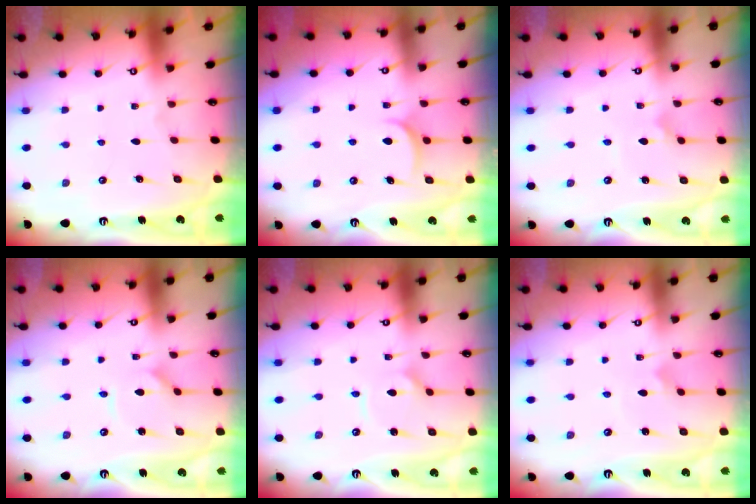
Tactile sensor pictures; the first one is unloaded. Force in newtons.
{"total": 4.8, "press": 4.8, "slide": 0.1}
{"total": 2.5, "press": 2.5, "slide": 0.3}
{"total": 1.6, "press": 1.5, "slide": 0.2}
{"total": 3.7, "press": 3.6, "slide": 0.5}
{"total": 2.9, "press": 2.9, "slide": 0.2}